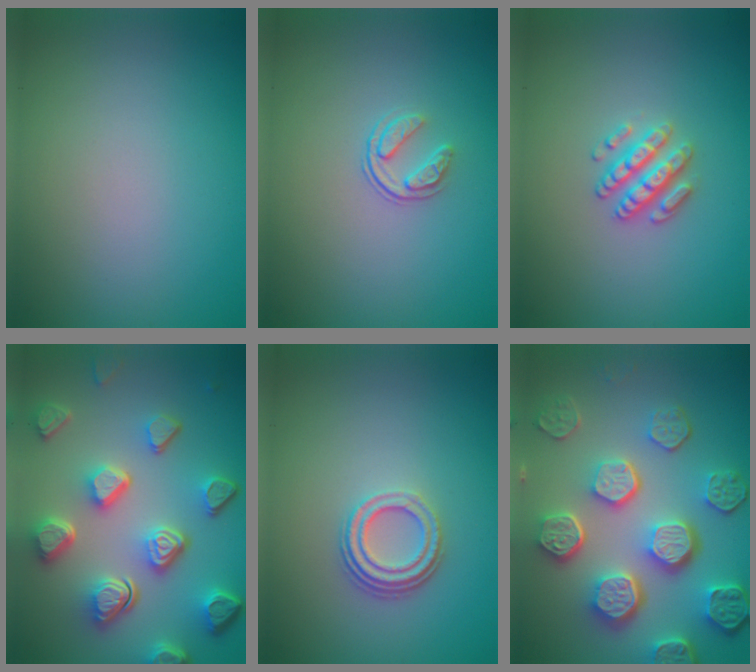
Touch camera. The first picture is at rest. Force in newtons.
{"total": 1.7, "press": 1.1, "slide": 1.3}
{"total": 2.8, "press": 2.6, "slide": 0.9}
{"total": 7.3, "press": 5.6, "slide": 4.7}
{"total": 3.1, "press": 2.2, "slide": 2.2}
{"total": 8.5, "press": 6.2, "slide": 5.8}